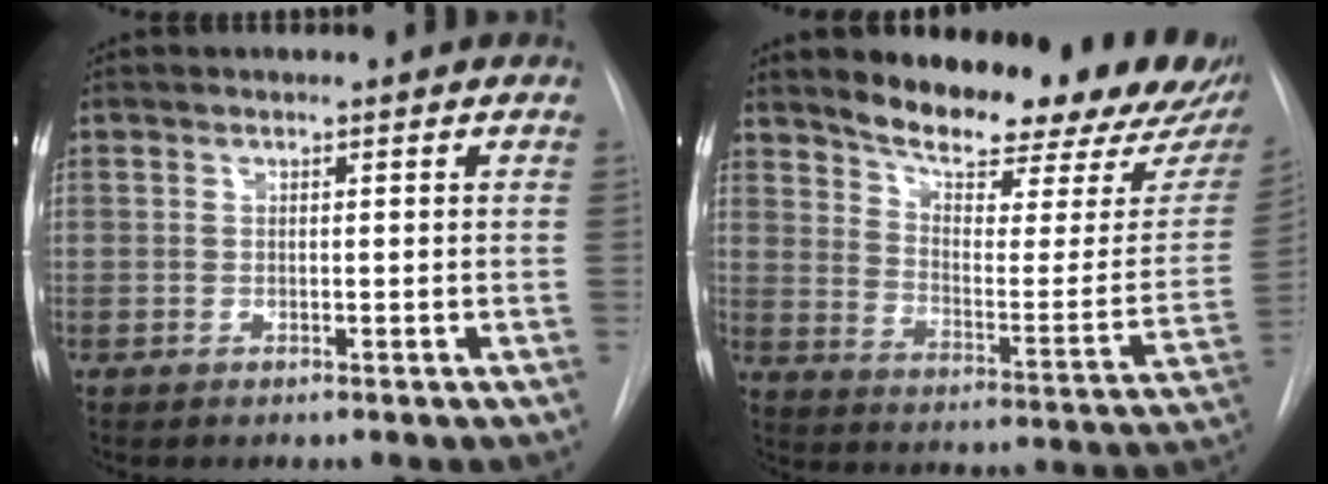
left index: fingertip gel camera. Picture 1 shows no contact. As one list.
[{"total": 22.2, "force": [18.2, 5.6, 11.4], "torque": [-0.159, -0.048, 0.237]}]